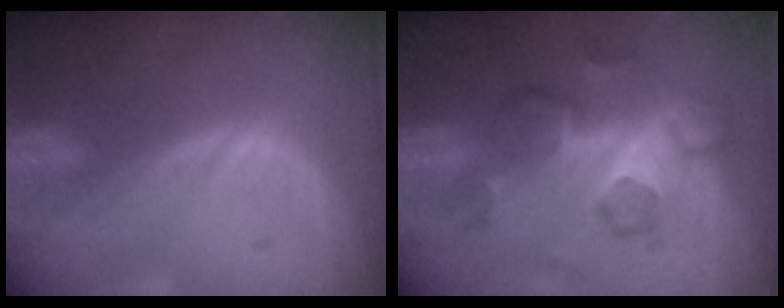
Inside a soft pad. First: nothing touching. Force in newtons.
{"total": 8.7, "press": 7.6, "slide": 4.3}